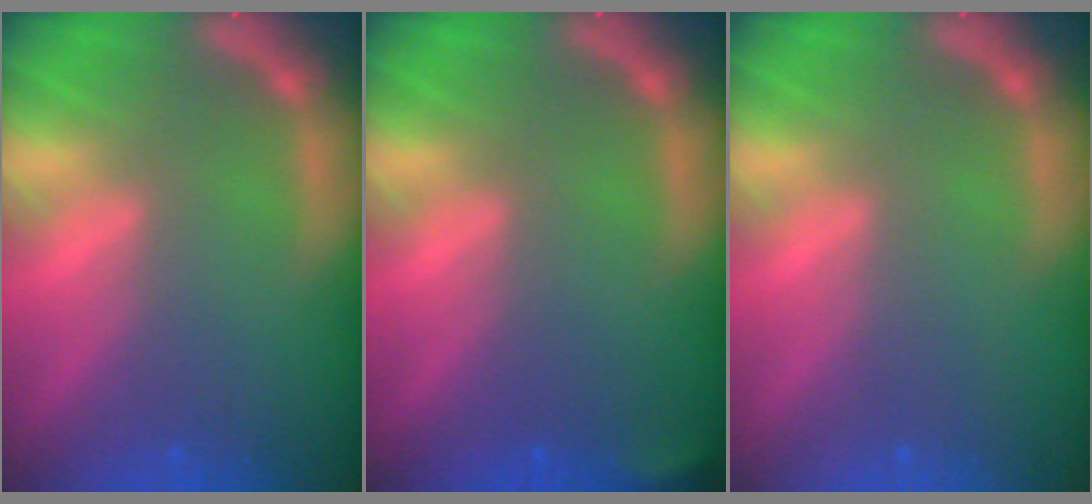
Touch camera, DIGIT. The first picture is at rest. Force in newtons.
{"total": 1.4}
{"total": 0.0}